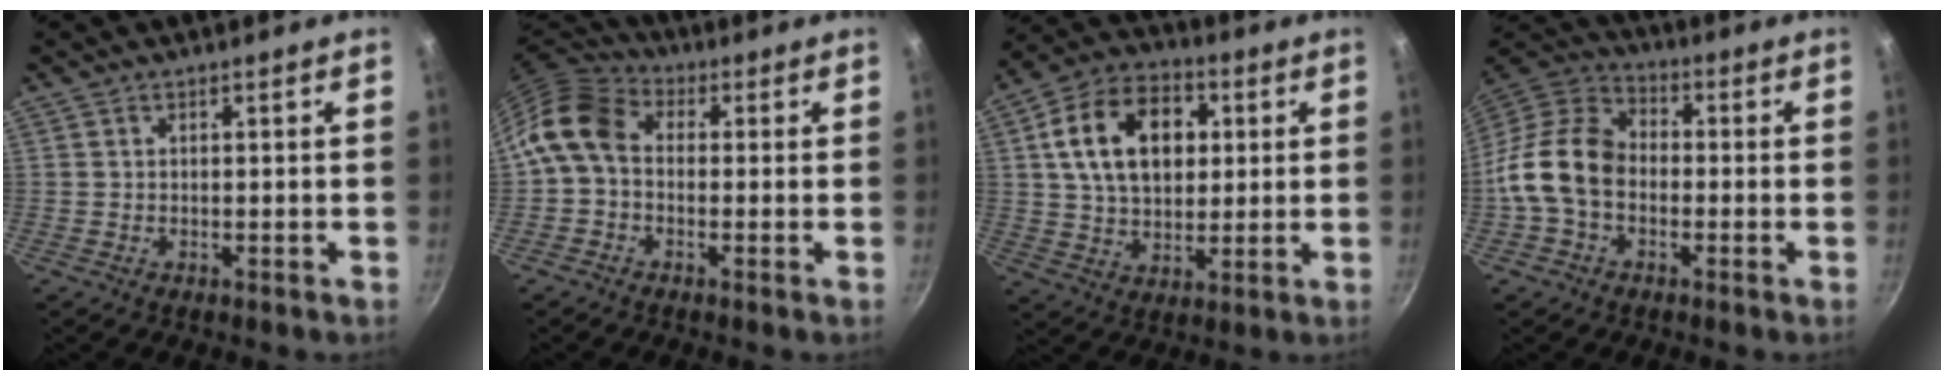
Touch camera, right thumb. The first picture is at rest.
{"total": 9.4, "force": [-0.1, 7.2, 6.1], "torque": [-0.107, 0.030, -0.024]}
{"total": 17.5, "force": [3.9, 11.9, 12.2], "torque": [-0.177, 0.011, 0.058]}
{"total": 13.2, "force": [-2.2, 9.5, 8.9], "torque": [-0.145, 0.037, -0.066]}